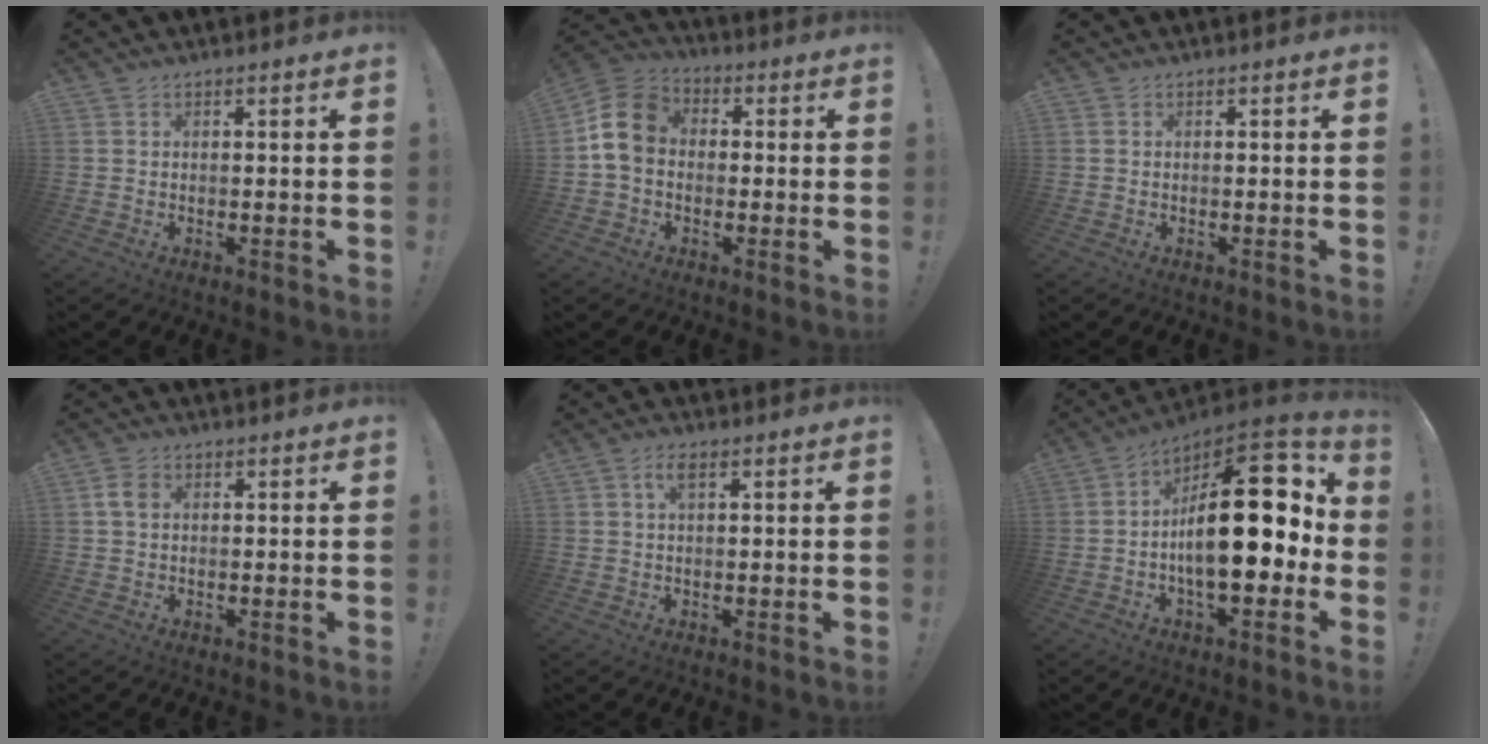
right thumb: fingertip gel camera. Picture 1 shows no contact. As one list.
[{"total": 11.5, "force": [0.5, 9.0, 7.2], "torque": [-0.125, 0.022, 0.014]}, {"total": 0.0}, {"total": 3.8, "force": [0.9, 2.6, 2.7], "torque": [-0.048, 0.006, 0.018]}, {"total": 3.5, "force": [1.3, 1.6, 2.9], "torque": [-0.057, 0.006, 0.021]}, {"total": 24.6, "force": [0.8, 10.9, 22.1], "torque": [-0.338, -0.008, 0.011]}]